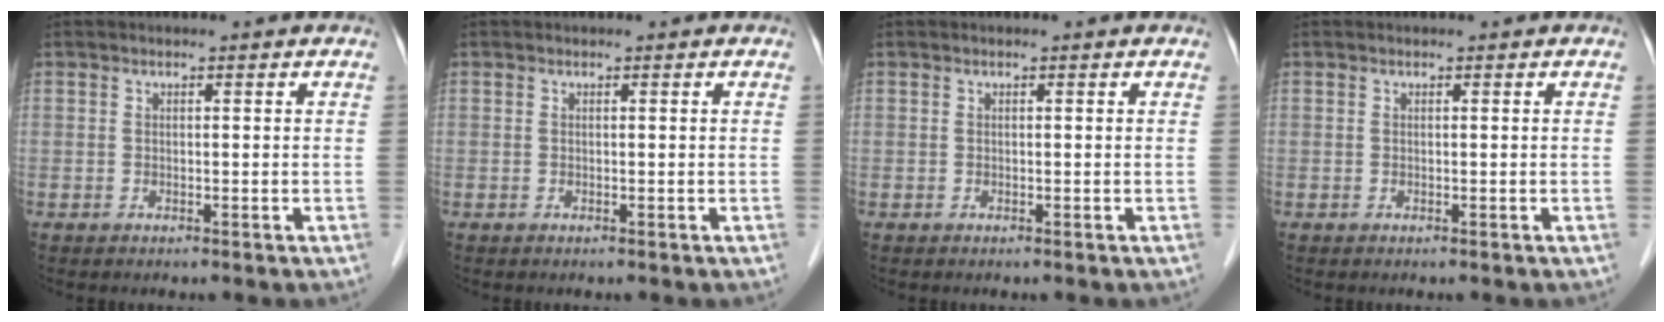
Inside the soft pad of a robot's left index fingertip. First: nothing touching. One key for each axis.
{"total": 0.0}
{"total": 0.0}
{"total": 0.0}